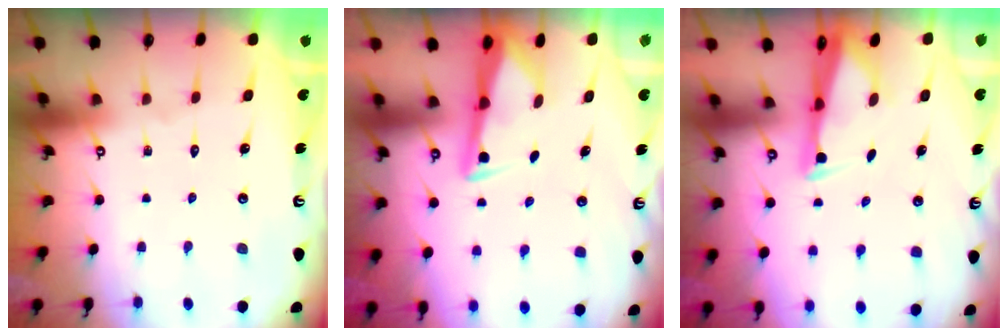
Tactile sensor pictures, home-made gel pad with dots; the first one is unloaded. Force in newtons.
{"total": 3.1, "press": 3.1, "slide": 0.4}
{"total": 2.6, "press": 2.5, "slide": 0.7}